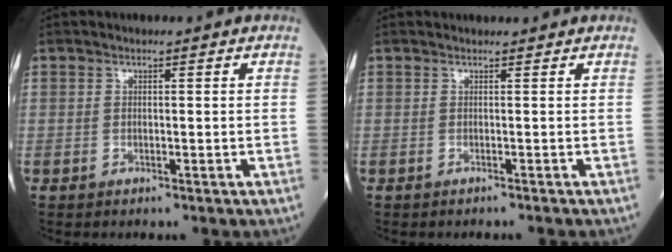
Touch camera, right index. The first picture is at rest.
{"total": 0.9, "force": [0.4, 0.2, 0.8], "torque": [-0.027, 0.016, 0.005]}